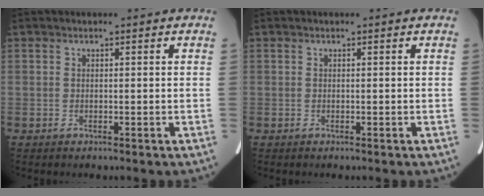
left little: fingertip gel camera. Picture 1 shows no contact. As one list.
[{"total": 0.0}]